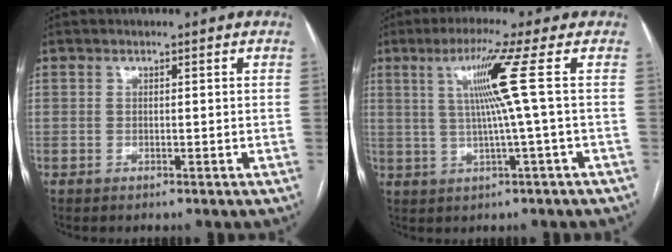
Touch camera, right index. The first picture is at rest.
{"total": 7.5, "force": [1.6, -2.5, 6.9], "torque": [-0.128, 0.007, 0.038]}